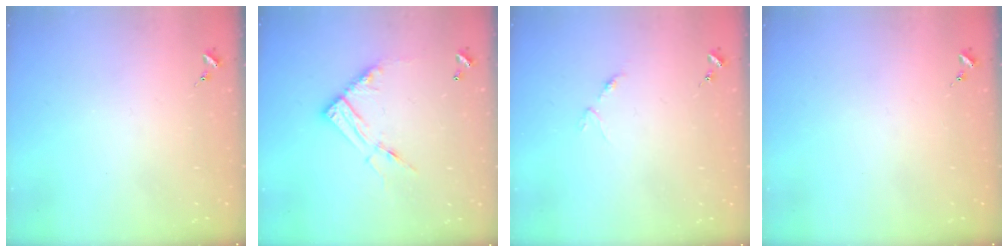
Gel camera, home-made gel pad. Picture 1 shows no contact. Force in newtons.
{"total": 12.6, "press": 12.6, "slide": 1.2}
{"total": 3.4, "press": 3.3, "slide": 0.5}
{"total": 0.0}